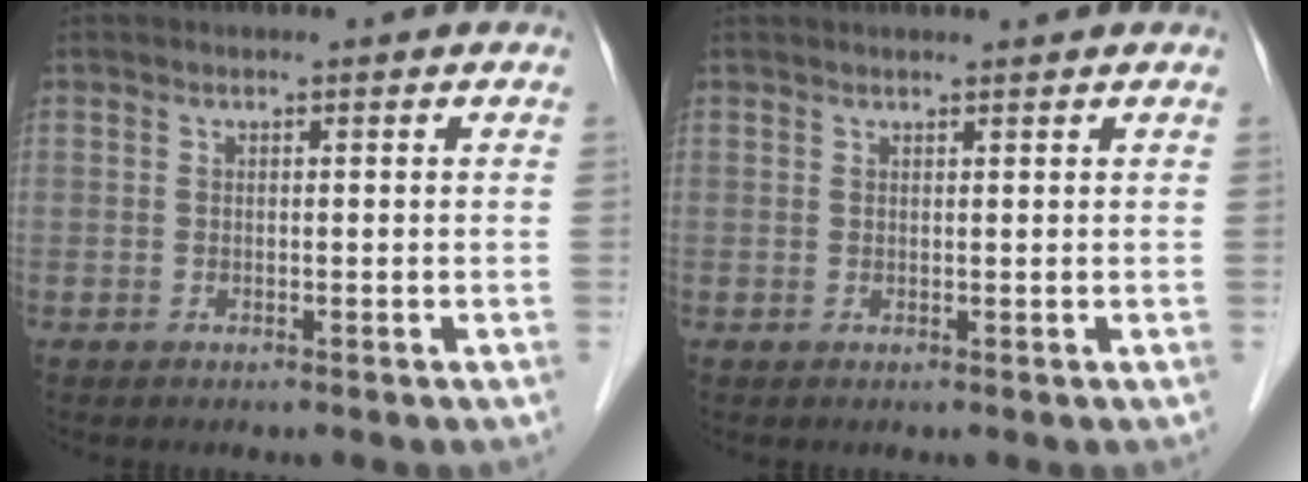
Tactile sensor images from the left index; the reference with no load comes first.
{"total": 2.7, "force": [2.5, -0.1, 1.0], "torque": [-0.009, 0.019, 0.033]}